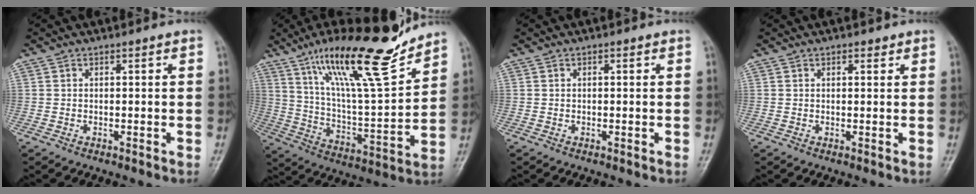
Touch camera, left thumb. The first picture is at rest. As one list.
[{"total": 21.2, "force": [15.5, 3.7, 14.0], "torque": [-0.203, -0.079, 0.268]}, {"total": 0.0}, {"total": 1.3, "force": [0.8, 0.7, 0.7], "torque": [-0.004, -0.003, 0.009]}]